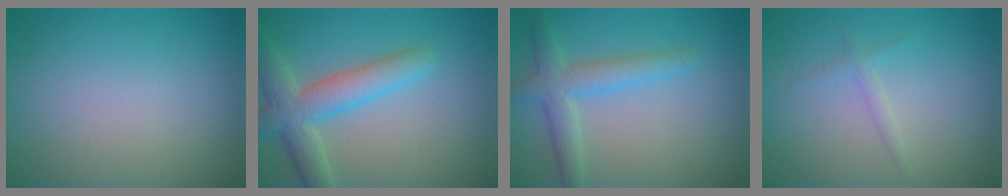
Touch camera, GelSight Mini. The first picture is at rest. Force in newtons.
{"total": 5.4, "press": 5.4, "slide": 0.1}
{"total": 3.7, "press": 3.7, "slide": 0.2}
{"total": 1.0, "press": 1.0, "slide": 0.1}